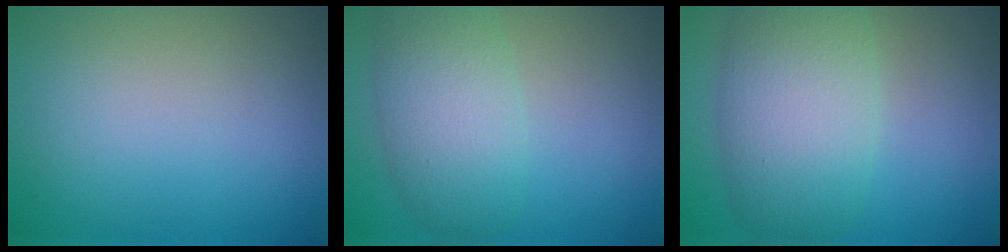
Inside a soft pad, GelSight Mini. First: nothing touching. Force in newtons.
{"total": 5.4, "press": 5.4, "slide": 0.3}
{"total": 7.9, "press": 7.9, "slide": 0.3}